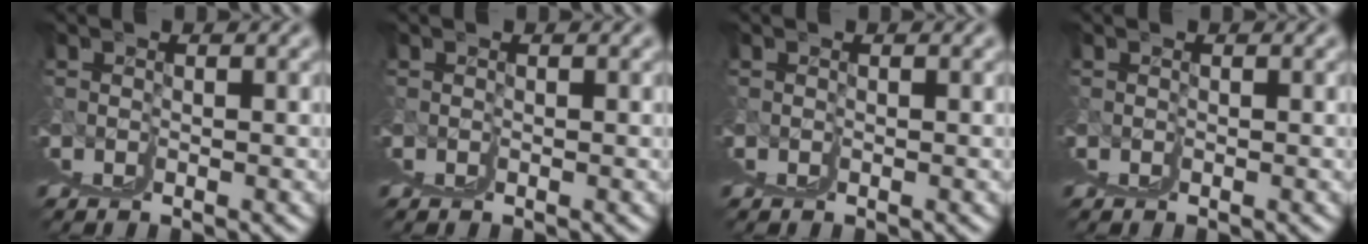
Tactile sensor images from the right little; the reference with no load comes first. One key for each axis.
{"total": 0.0}
{"total": 0.0}
{"total": 0.0}